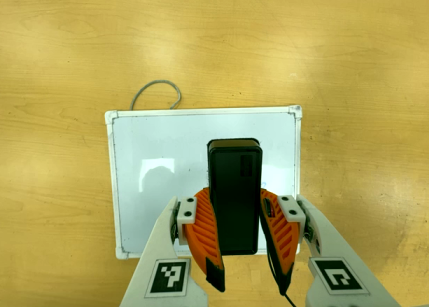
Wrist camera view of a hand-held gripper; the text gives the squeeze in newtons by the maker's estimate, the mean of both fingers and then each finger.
{"total": 9.3, "left": 8.3, "right": 10.3}